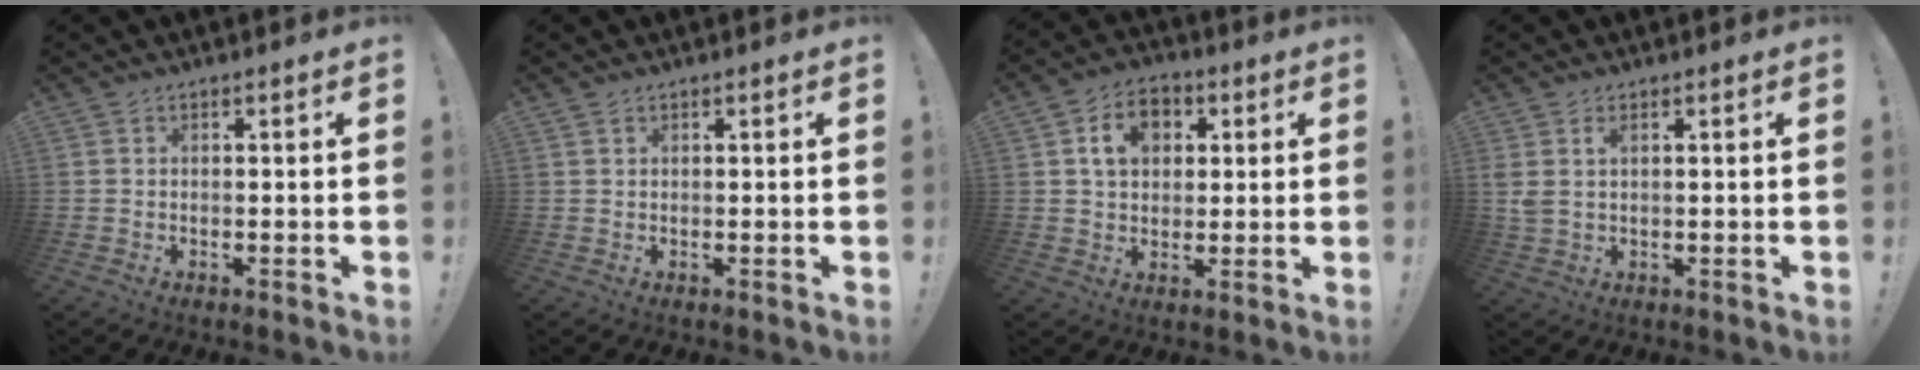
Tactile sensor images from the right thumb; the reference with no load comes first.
{"total": 0.8, "force": [0.6, 0.5, 0.2], "torque": [-0.003, 0.000, 0.012]}
{"total": 9.2, "force": [3.0, 7.0, 5.1], "torque": [-0.079, 0.005, 0.056]}
{"total": 3.3, "force": [1.5, 1.4, 2.6], "torque": [-0.042, -0.004, 0.025]}